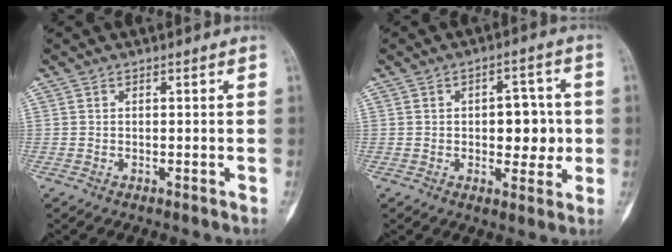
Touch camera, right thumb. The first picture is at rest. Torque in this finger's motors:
{"motor_torque": [0.90, 0.81, 0.19, -0.28, 0.20]}